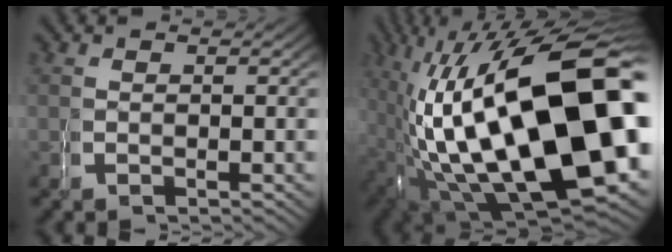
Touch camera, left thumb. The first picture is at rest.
{"total": 29.9, "force": [-5.4, 18.3, 23.0], "torque": [-0.411, -0.111, -0.018]}